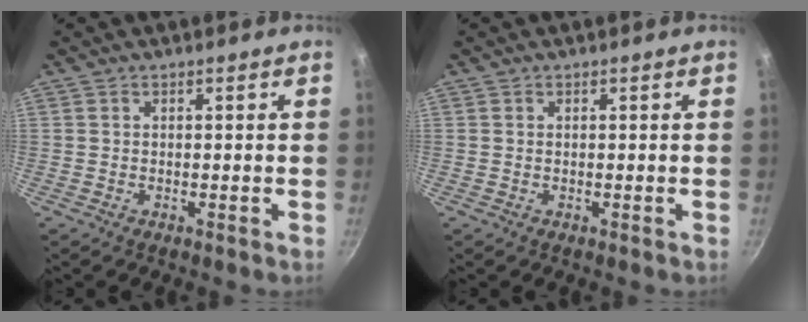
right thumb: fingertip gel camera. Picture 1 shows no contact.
{"total": 0.0}